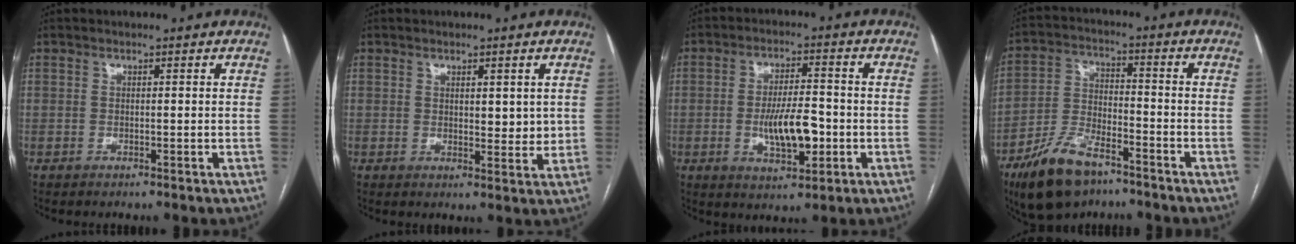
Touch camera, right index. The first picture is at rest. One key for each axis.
{"total": 3.8, "fx": 1.1, "fy": 1.6, "fz": 3.3, "tx": -0.044, "ty": -0.009, "tz": 0.017}
{"total": 8.5, "fx": -1.8, "fy": 2.8, "fz": 7.8, "tx": -0.140, "ty": 0.003, "tz": -0.025}
{"total": 11.7, "fx": -7.9, "fy": 4.5, "fz": 7.3, "tx": -0.153, "ty": -0.011, "tz": -0.146}